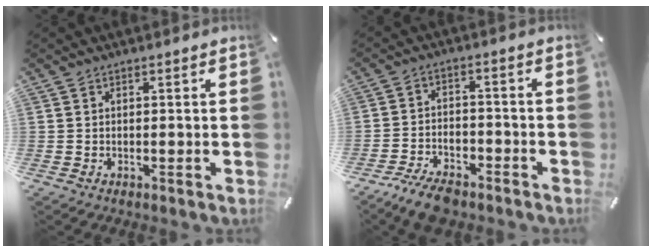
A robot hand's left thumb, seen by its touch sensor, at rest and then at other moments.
{"total": 7.4, "force": [-6.0, 3.2, 3.0], "torque": [-0.057, 0.031, -0.112]}